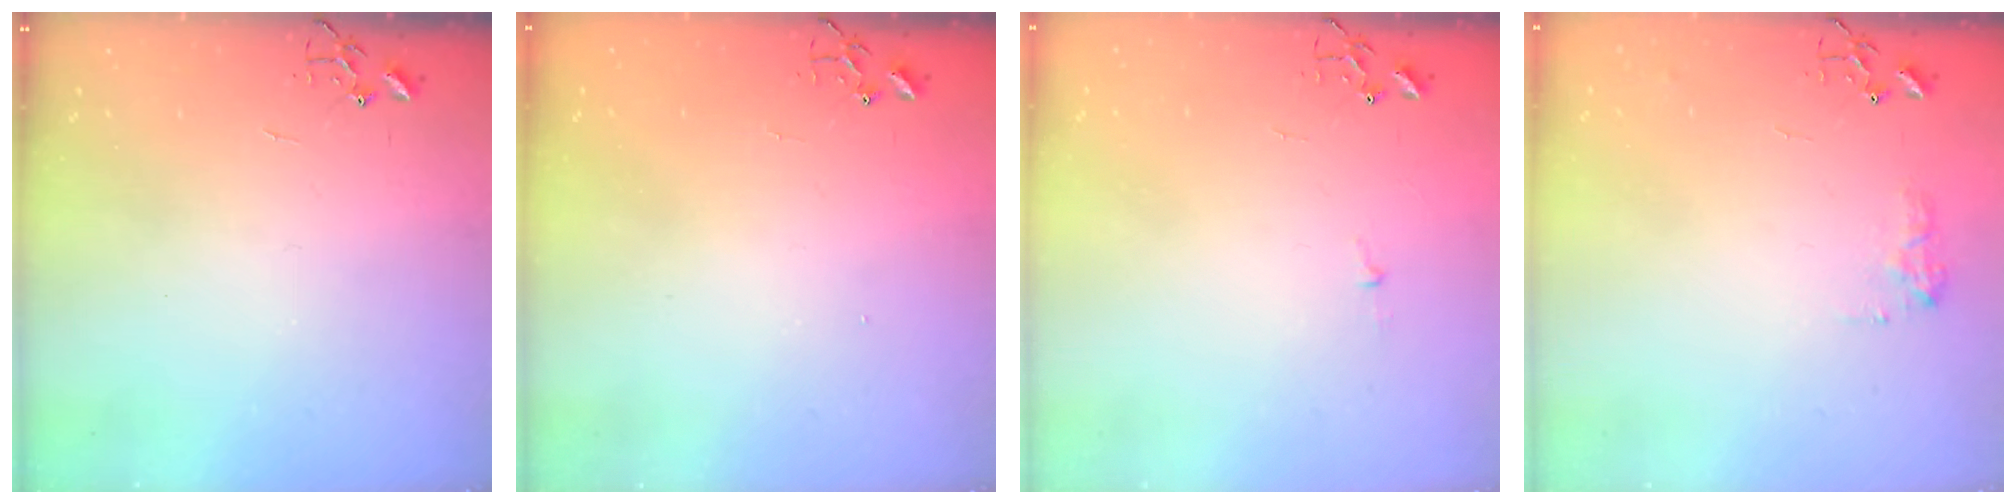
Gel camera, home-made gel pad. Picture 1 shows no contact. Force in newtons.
{"total": 1.3, "press": 1.2, "slide": 0.1}
{"total": 2.7, "press": 2.7, "slide": 0.3}
{"total": 7.8, "press": 7.8, "slide": 0.1}